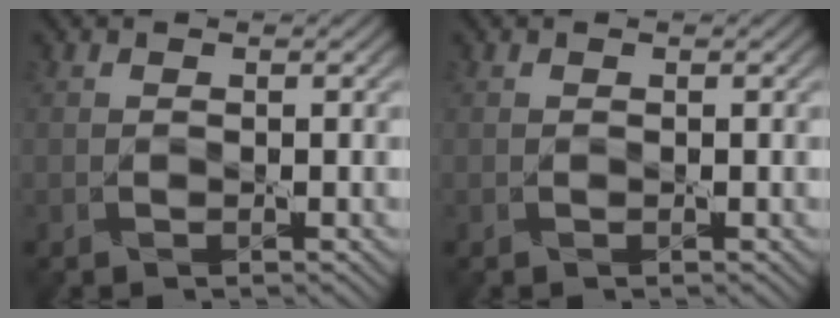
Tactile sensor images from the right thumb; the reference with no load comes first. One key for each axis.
{"total": 0.0}